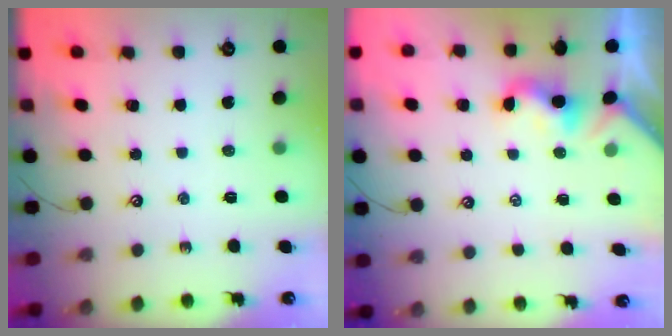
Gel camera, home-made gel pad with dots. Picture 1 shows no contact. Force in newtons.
{"total": 1.9, "press": 1.8, "slide": 0.6}